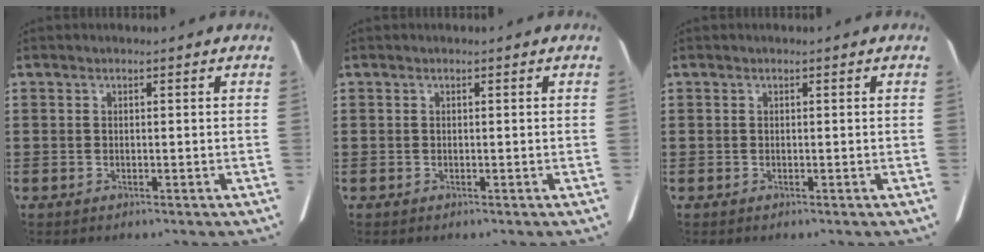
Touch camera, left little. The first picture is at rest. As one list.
[{"total": 0.0}, {"total": 0.0}]